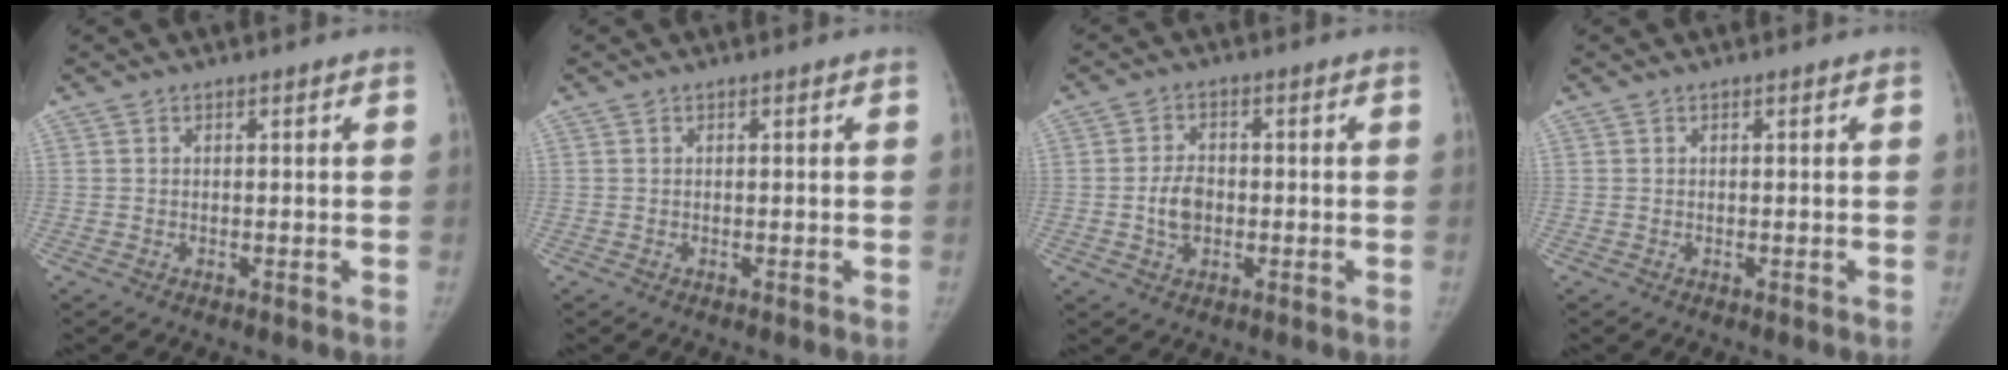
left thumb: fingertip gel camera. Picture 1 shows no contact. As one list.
[{"total": 0.0}, {"total": 5.0, "force": [-0.9, 3.6, 3.4], "torque": [-0.047, 0.010, -0.018]}, {"total": 0.0}]